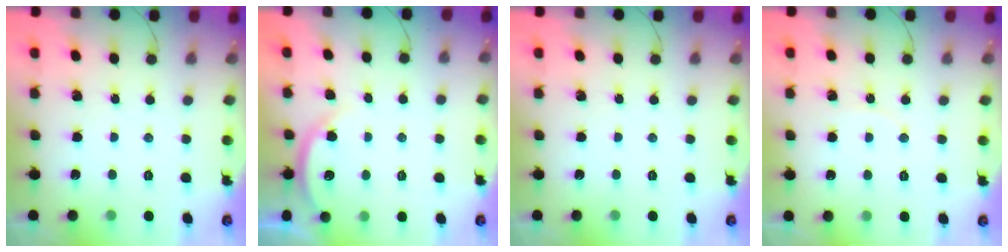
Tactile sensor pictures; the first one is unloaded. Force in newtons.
{"total": 3.0, "press": 2.9, "slide": 0.4}
{"total": 0.0}
{"total": 3.7, "press": 3.6, "slide": 0.7}